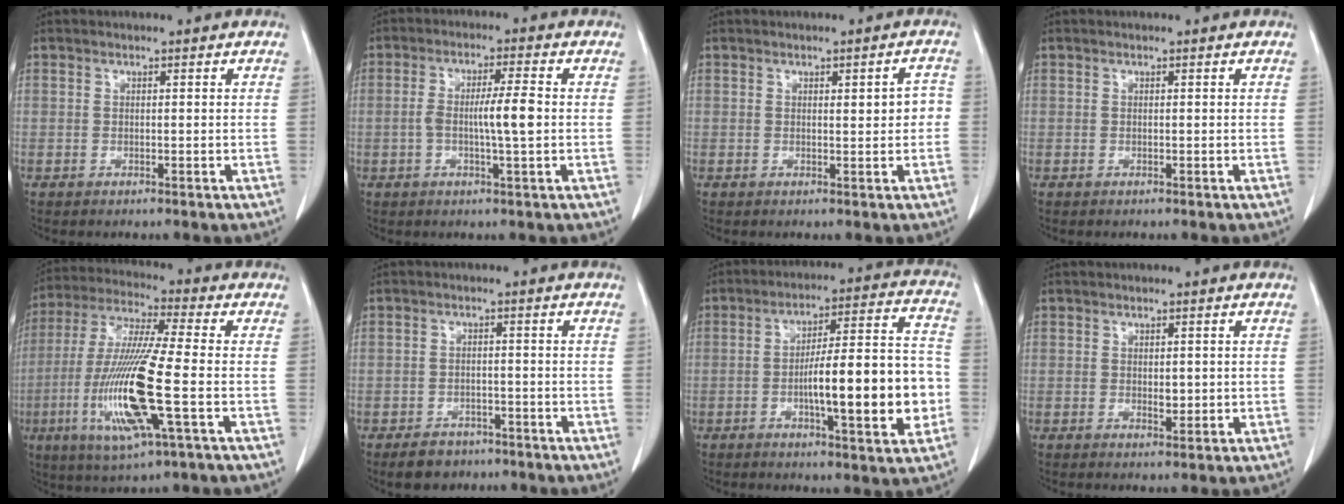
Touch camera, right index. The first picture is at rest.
{"total": 6.1, "force": [-0.5, 0.4, 6.1], "torque": [-0.114, 0.005, -0.009]}
{"total": 3.1, "force": [0.3, 1.1, 2.9], "torque": [-0.032, 0.008, 0.005]}
{"total": 0.0}
{"total": 16.5, "force": [-4.0, 0.8, 16.0], "torque": [-0.335, -0.018, -0.078]}
{"total": 4.0, "force": [-2.8, 2.6, 1.0], "torque": [-0.019, 0.005, -0.040]}
{"total": 16.7, "force": [-3.3, 2.6, 16.2], "torque": [-0.242, 0.019, -0.046]}
{"total": 1.9, "force": [0.1, 1.1, 1.5], "torque": [-0.021, -0.004, 0.005]}